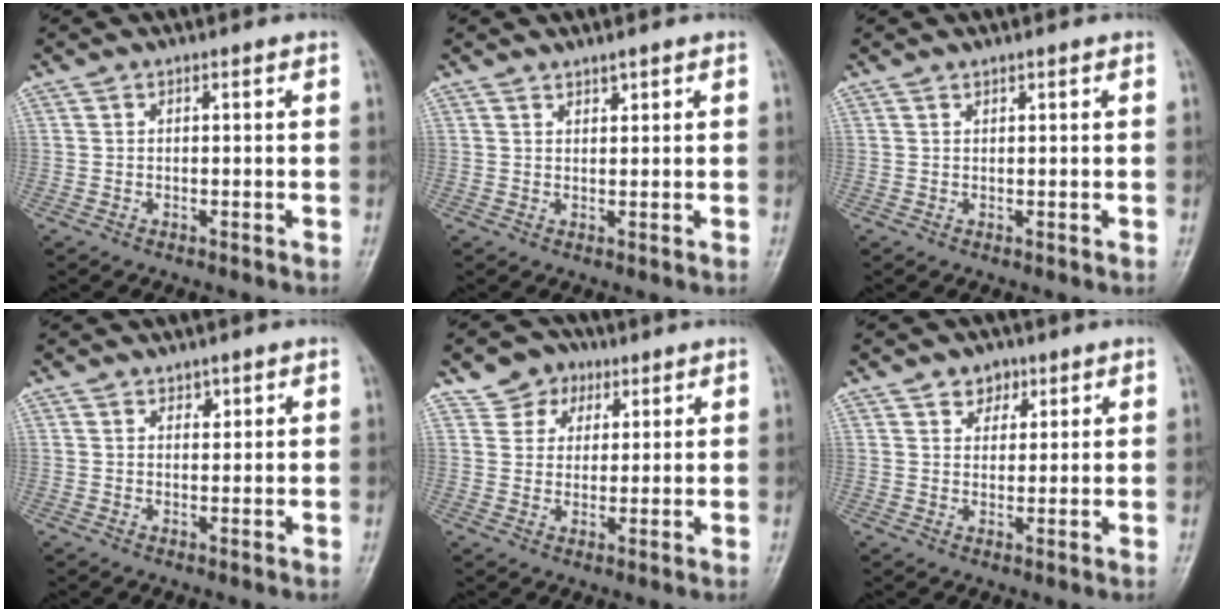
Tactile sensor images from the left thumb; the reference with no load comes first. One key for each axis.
{"total": 1.6, "fx": 1.3, "fy": 0.7, "fz": 0.7, "tx": -0.004, "ty": -0.009, "tz": 0.020}
{"total": 0.6, "fx": 0.5, "fy": 0.1, "fz": 0.2, "tx": -0.003, "ty": -0.003, "tz": 0.008}
{"total": 1.5, "fx": 1.0, "fy": 0.9, "fz": 0.5, "tx": 0.006, "ty": -0.006, "tz": 0.015}
{"total": 6.3, "fx": 3.3, "fy": 5.2, "fz": 1.3, "tx": 0.010, "ty": -0.011, "tz": 0.052}
{"total": 4.0, "fx": 2.3, "fy": 3.0, "fz": 1.4, "tx": 0.006, "ty": -0.012, "tz": 0.035}